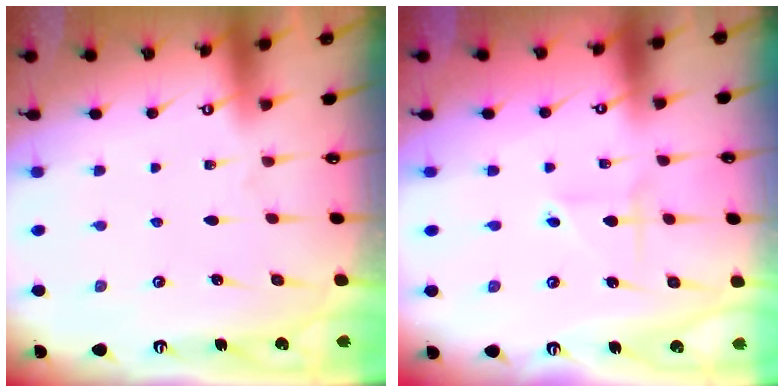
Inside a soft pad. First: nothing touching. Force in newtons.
{"total": 1.8, "press": 1.7, "slide": 0.7}